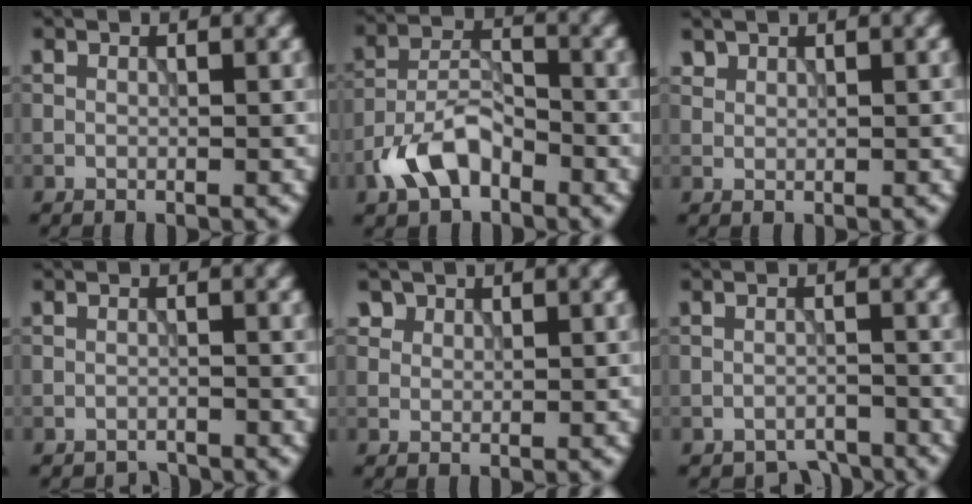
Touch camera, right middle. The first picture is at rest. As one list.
[{"total": 5.0, "force": [-3.1, 2.5, 3.0], "torque": [-0.055, 0.008, -0.067]}, {"total": 1.0, "force": [0.9, 0.5, 0.1], "torque": [-0.007, 0.002, 0.020]}, {"total": 1.1, "force": [-1.0, 0.1, -0.3], "torque": [0.006, -0.006, -0.022]}, {"total": 2.2, "force": [1.5, 1.5, 0.6], "torque": [-0.022, -0.011, 0.041]}, {"total": 2.1, "force": [-2.0, 0.6, 0.0], "torque": [0.008, -0.002, -0.036]}]